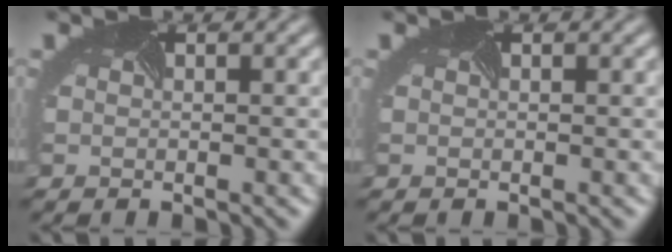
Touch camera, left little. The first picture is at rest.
{"total": 0.0}